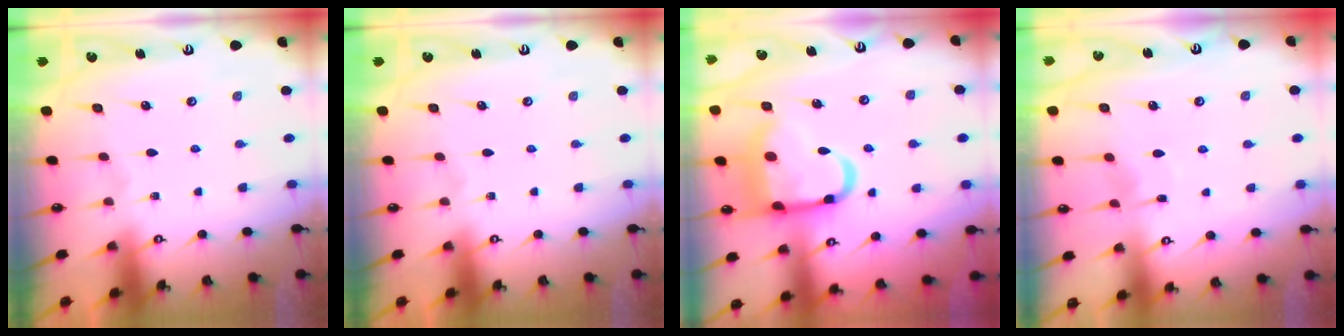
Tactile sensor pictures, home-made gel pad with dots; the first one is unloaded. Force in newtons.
{"total": 0.0}
{"total": 16.3, "press": 16.2, "slide": 1.9}
{"total": 4.6, "press": 4.5, "slide": 0.6}